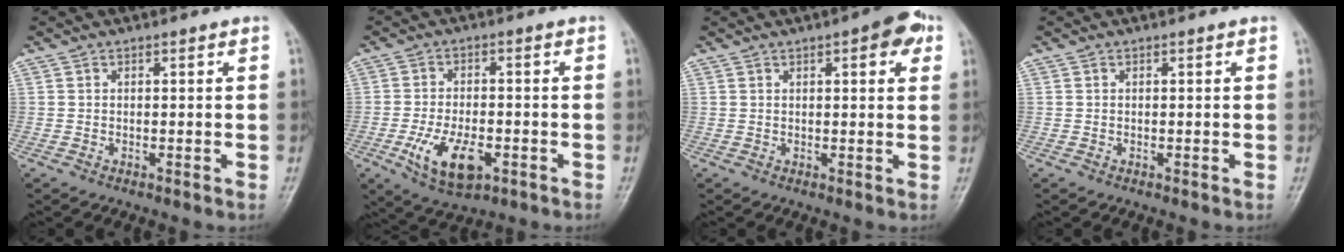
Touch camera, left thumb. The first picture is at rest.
{"total": 9.6, "force": [-3.5, 4.9, 7.5], "torque": [-0.132, 0.004, -0.052]}
{"total": 5.9, "force": [2.7, 2.0, 4.9], "torque": [-0.047, -0.002, 0.025]}
{"total": 0.0}